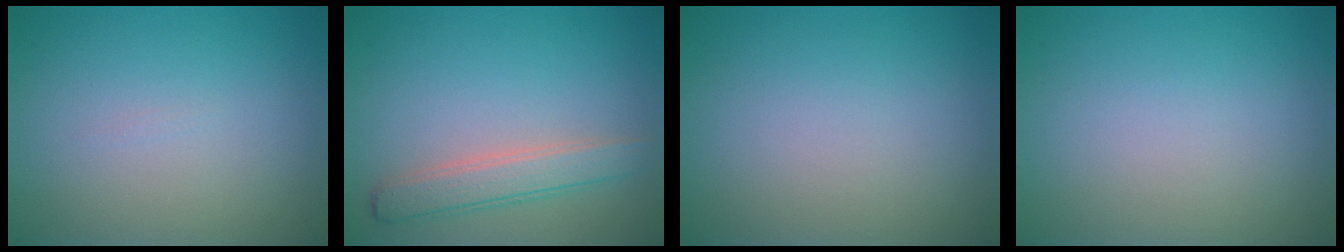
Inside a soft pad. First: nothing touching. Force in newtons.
{"total": 2.9, "press": 2.9, "slide": 0.2}
{"total": 0.0}
{"total": 0.0}